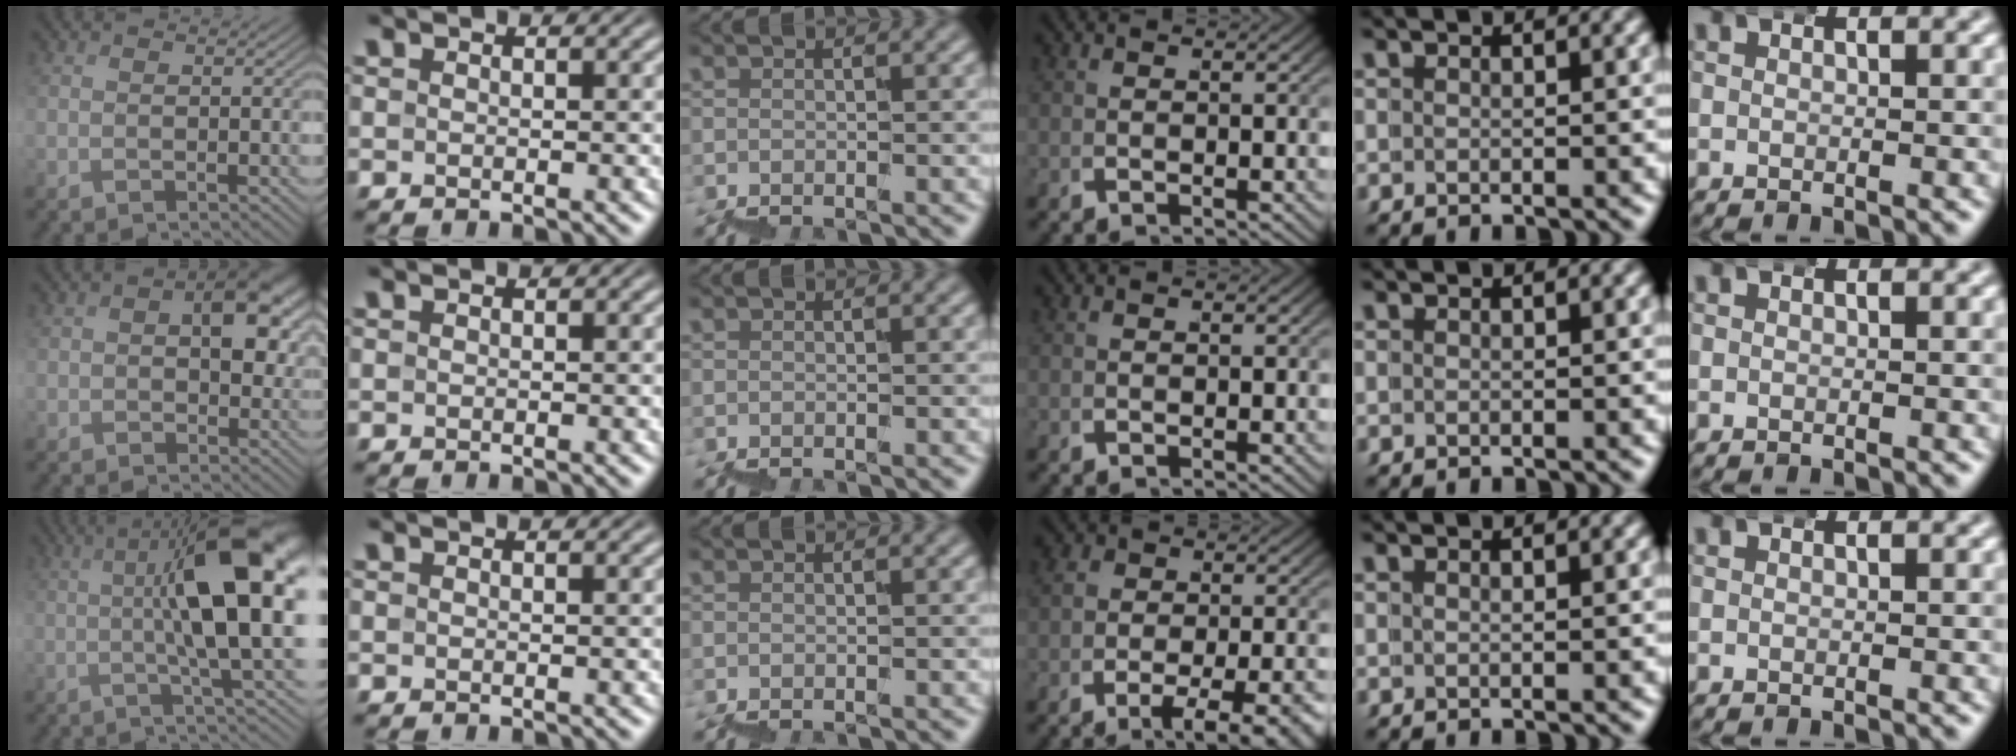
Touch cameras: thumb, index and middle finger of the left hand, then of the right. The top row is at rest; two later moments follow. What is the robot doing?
{"motion": "wrap", "object": "bandana"}